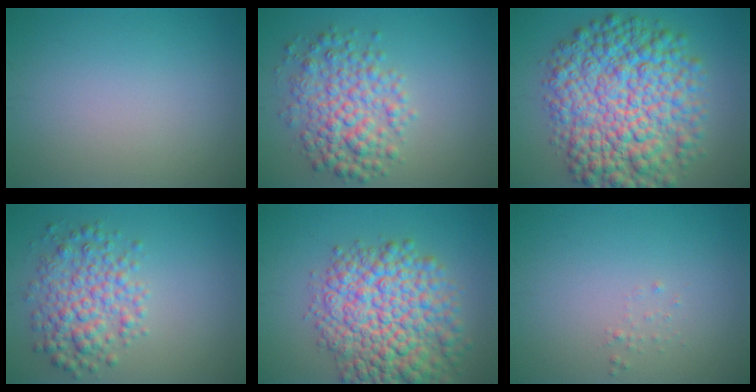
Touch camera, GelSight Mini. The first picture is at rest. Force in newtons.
{"total": 5.4, "press": 5.4, "slide": 0.1}
{"total": 12.5, "press": 12.5, "slide": 0.2}
{"total": 4.8, "press": 4.8, "slide": 0.1}
{"total": 10.6, "press": 10.6, "slide": 0.3}
{"total": 0.5, "press": 0.5, "slide": 0.1}